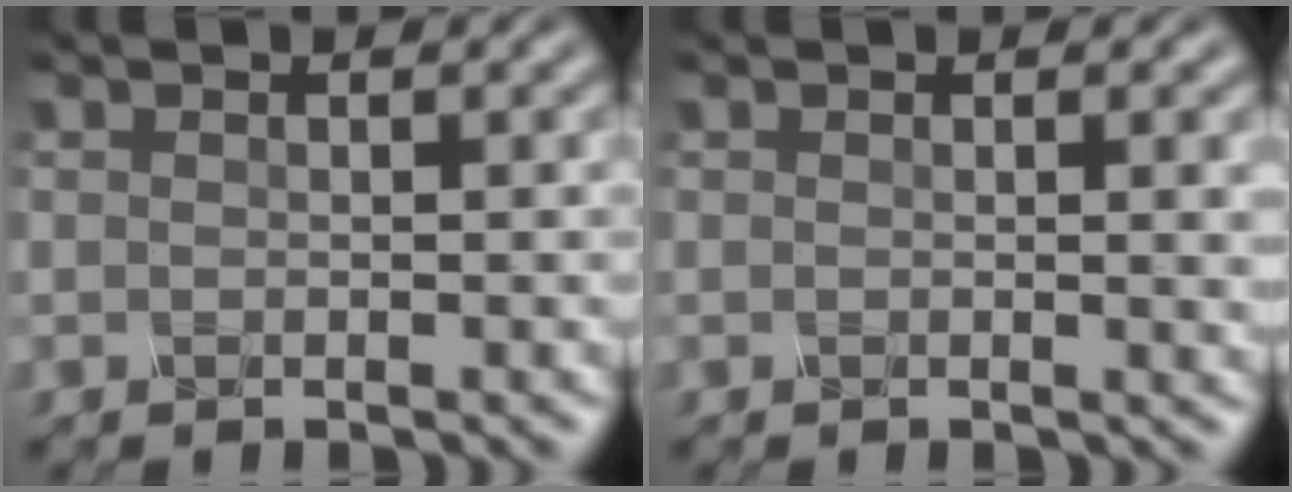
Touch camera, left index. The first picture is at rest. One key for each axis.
{"total": 2.3, "fx": 0.3, "fy": 0.7, "fz": 2.2, "tx": -0.018, "ty": 0.000, "tz": 0.000}